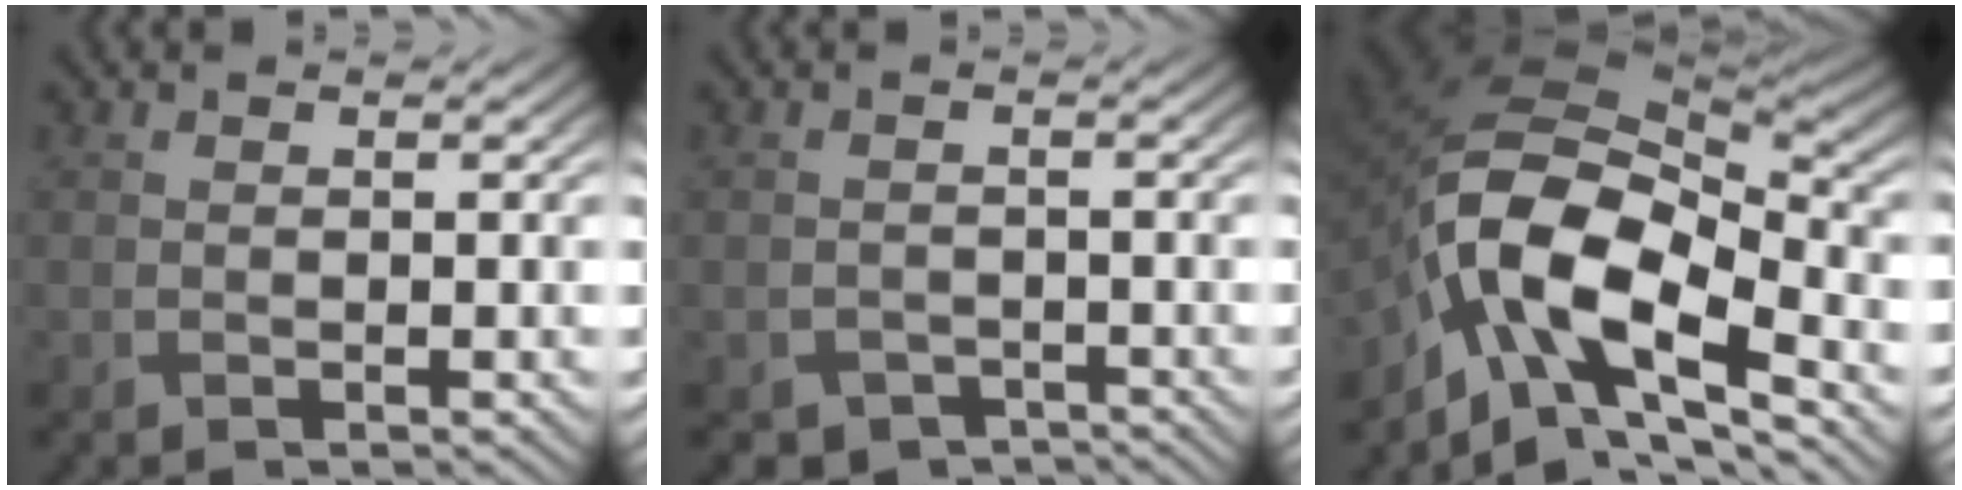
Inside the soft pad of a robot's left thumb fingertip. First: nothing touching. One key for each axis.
{"total": 2.3, "fx": -1.8, "fy": 1.3, "fz": 0.4, "tx": -0.006, "ty": -0.007, "tz": -0.030}
{"total": 15.1, "fx": -6.3, "fy": 7.6, "fz": 11.4, "tx": -0.228, "ty": -0.018, "tz": -0.127}